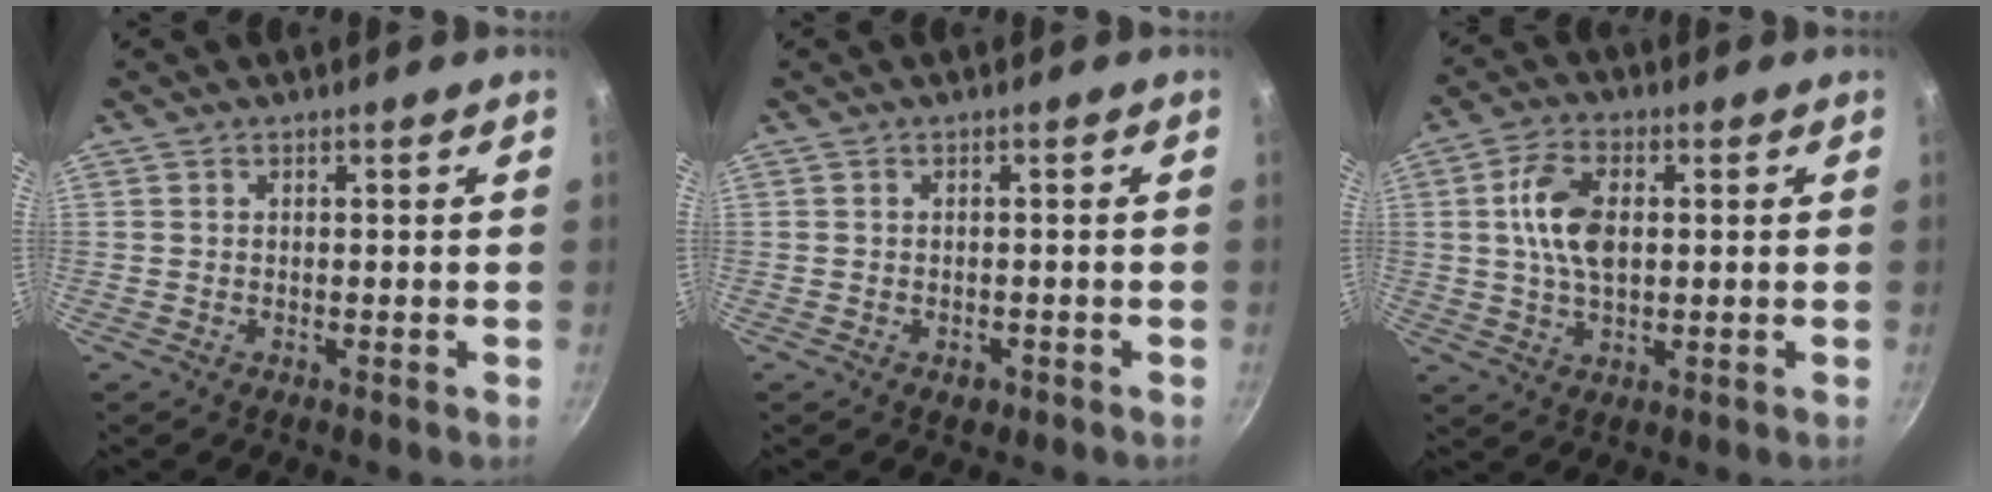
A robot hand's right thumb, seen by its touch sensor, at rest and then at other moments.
{"total": 1.2, "force": [-0.7, 0.8, 0.6], "torque": [-0.004, 0.004, -0.006]}
{"total": 9.5, "force": [1.3, 5.3, 7.8], "torque": [-0.149, 0.003, 0.025]}